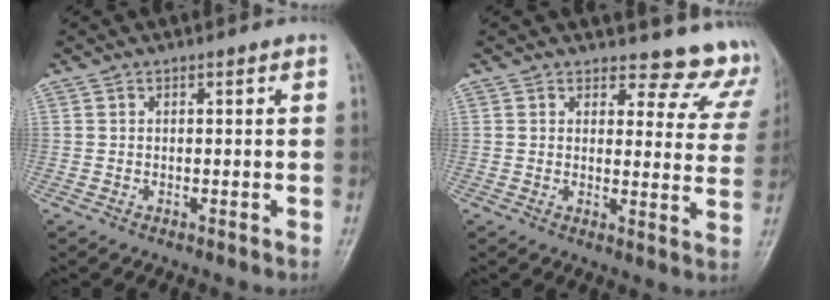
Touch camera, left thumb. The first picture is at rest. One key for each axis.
{"total": 11.6, "fx": 11.0, "fy": 3.9, "fz": 0.0, "tx": 0.055, "ty": -0.102, "tz": 0.093}